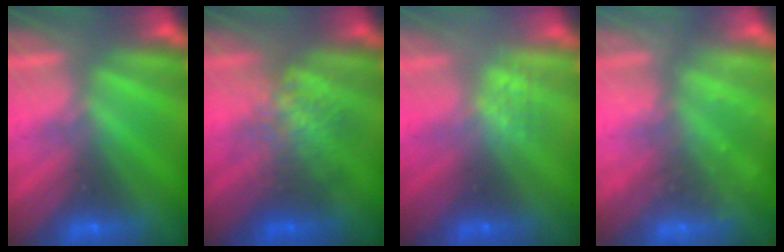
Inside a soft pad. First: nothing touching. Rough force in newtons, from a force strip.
{"total": 2.2}
{"total": 2.6}
{"total": 2.3}